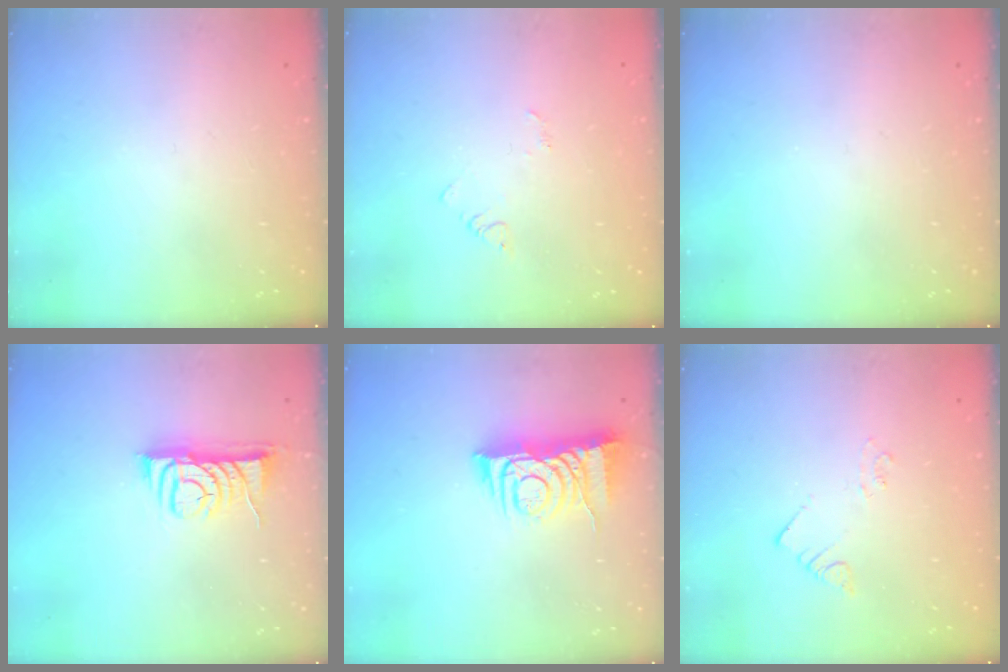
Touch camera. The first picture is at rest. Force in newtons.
{"total": 2.9, "press": 2.9, "slide": 0.3}
{"total": 0.0}
{"total": 9.0, "press": 8.9, "slide": 0.5}
{"total": 9.1, "press": 9.0, "slide": 1.0}
{"total": 2.2, "press": 2.2, "slide": 0.1}